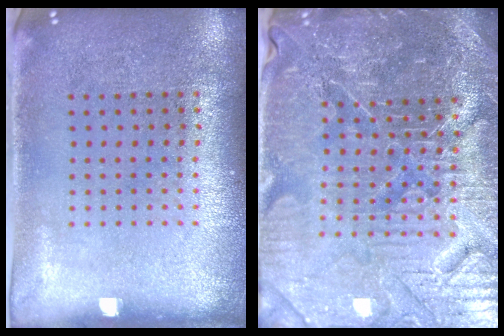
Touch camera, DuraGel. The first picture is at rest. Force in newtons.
{"total": 5.7, "press": 5.3, "slide": 1.9}